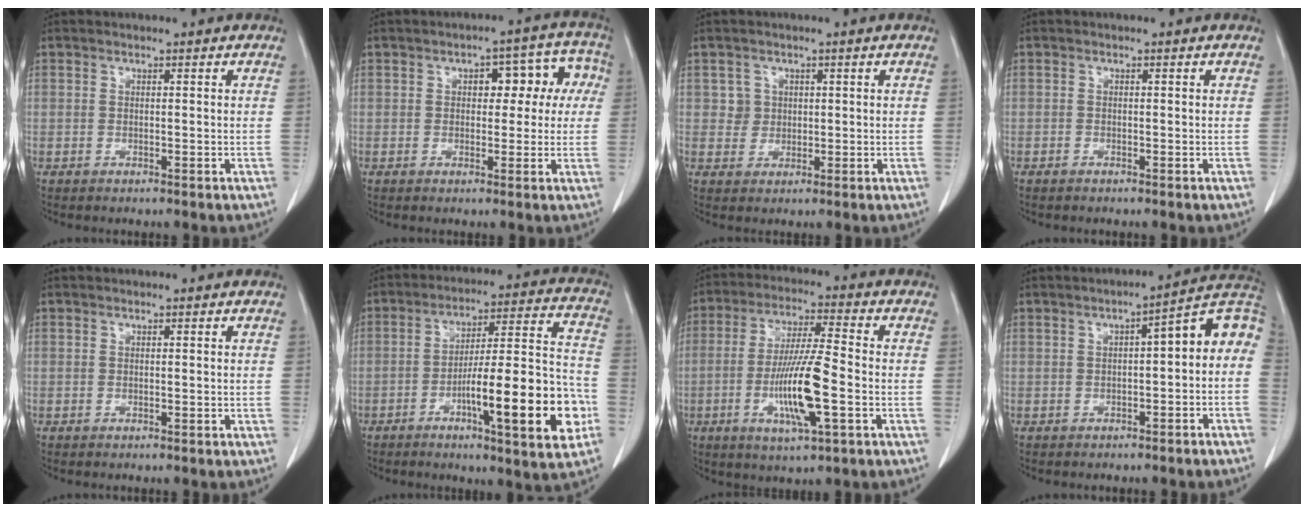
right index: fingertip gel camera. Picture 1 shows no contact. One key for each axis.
{"total": 7.4, "fx": 1.2, "fy": 4.0, "fz": 6.1, "tx": -0.058, "ty": 0.042, "tz": 0.014}
{"total": 2.5, "fx": 0.7, "fy": 2.4, "fz": 0.1, "tx": 0.009, "ty": 0.001, "tz": 0.010}
{"total": 0.0}
{"total": 0.0}
{"total": 18.4, "fx": -6.2, "fy": 2.2, "fz": 17.2, "tx": -0.245, "ty": 0.013, "tz": -0.089}
{"total": 12.3, "fx": -3.3, "fy": 1.0, "fz": 11.8, "tx": -0.229, "ty": -0.010, "tz": -0.063}
{"total": 9.0, "fx": -0.7, "fy": 2.8, "fz": 8.6, "tx": -0.113, "ty": 0.040, "tz": -0.011}